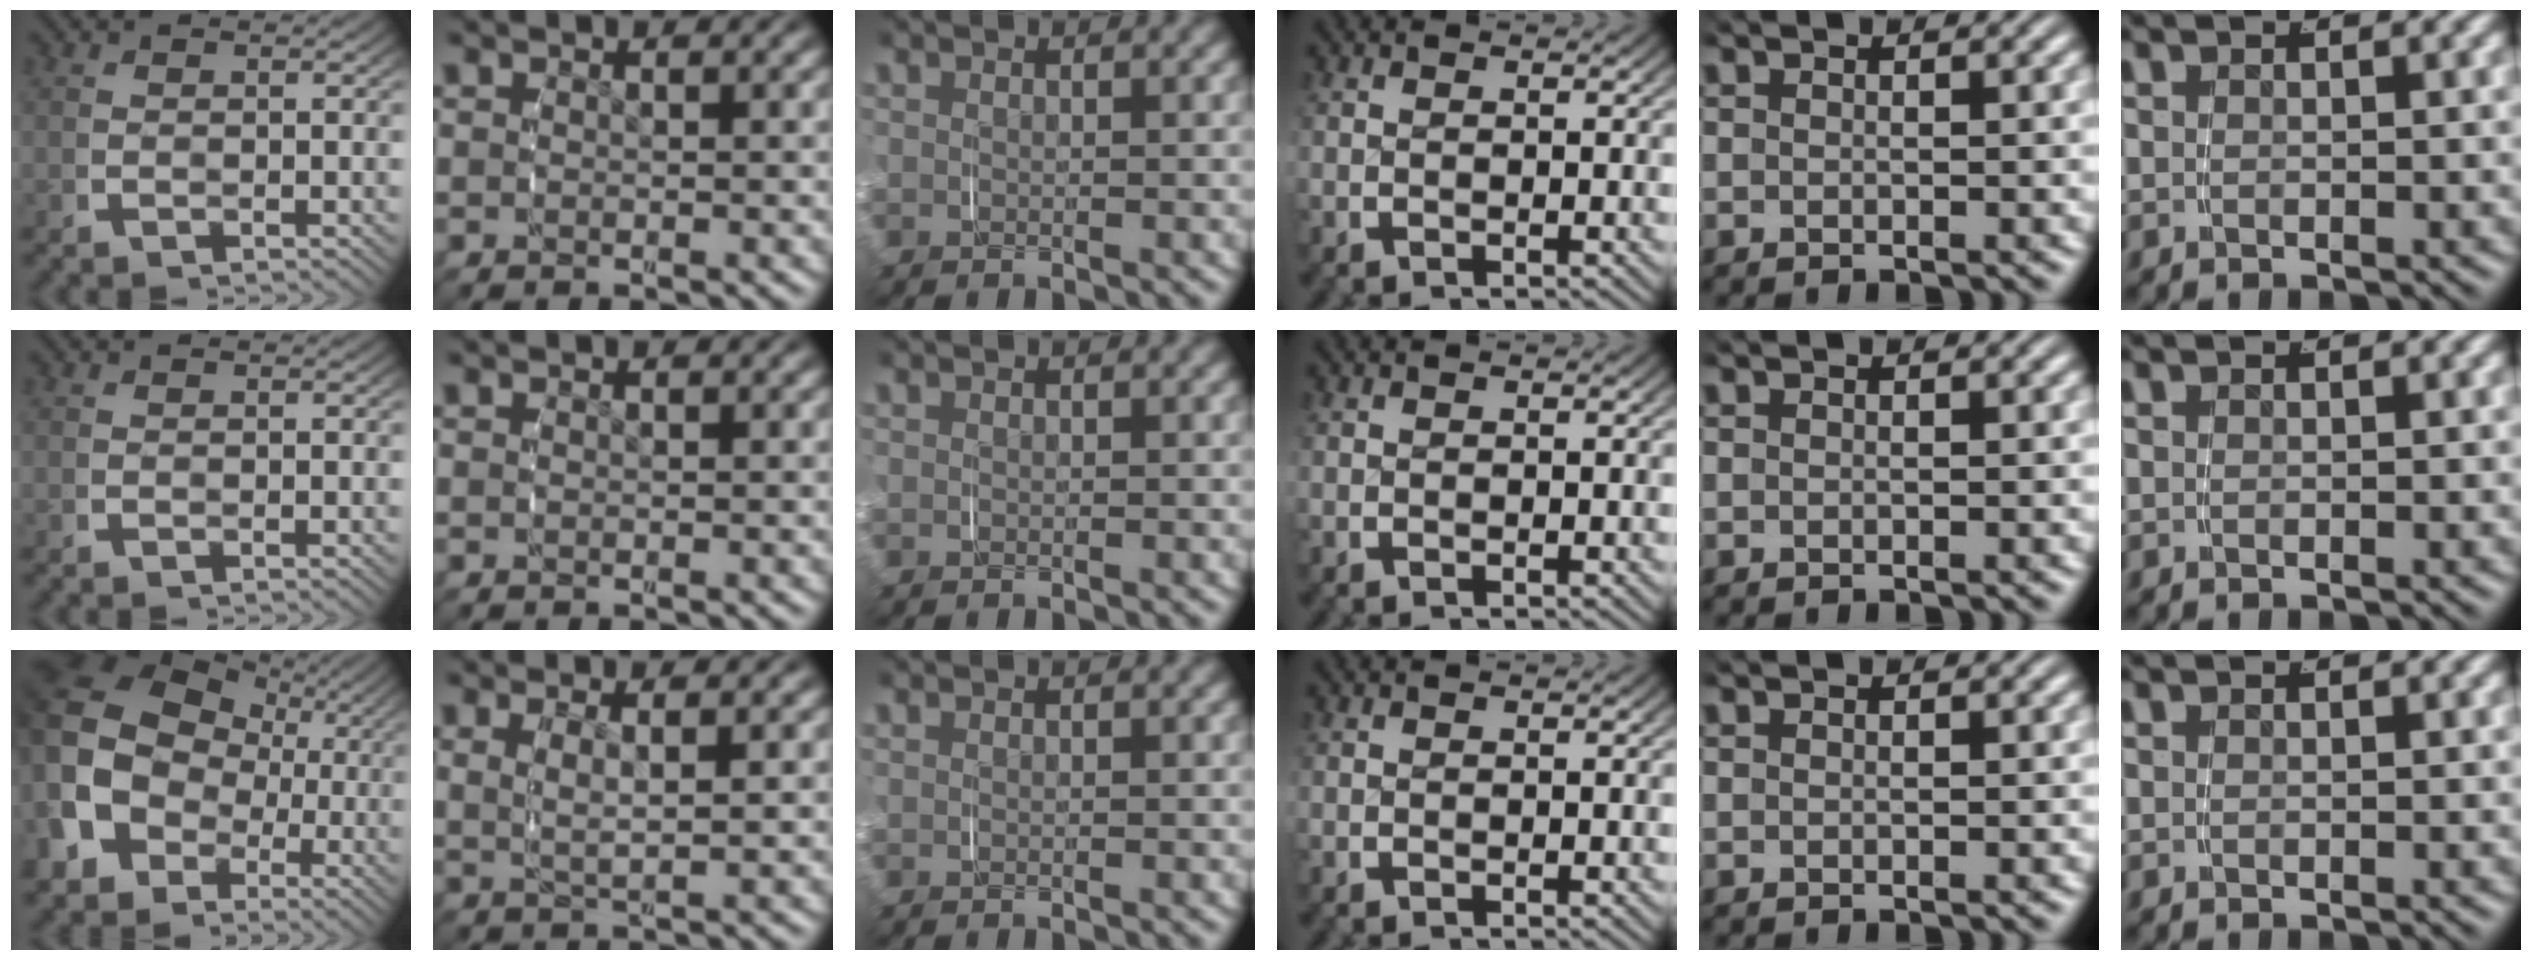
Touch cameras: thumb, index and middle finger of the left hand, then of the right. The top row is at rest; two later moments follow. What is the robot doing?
{"motion": "grasp_and_lifting", "object": "napkin"}